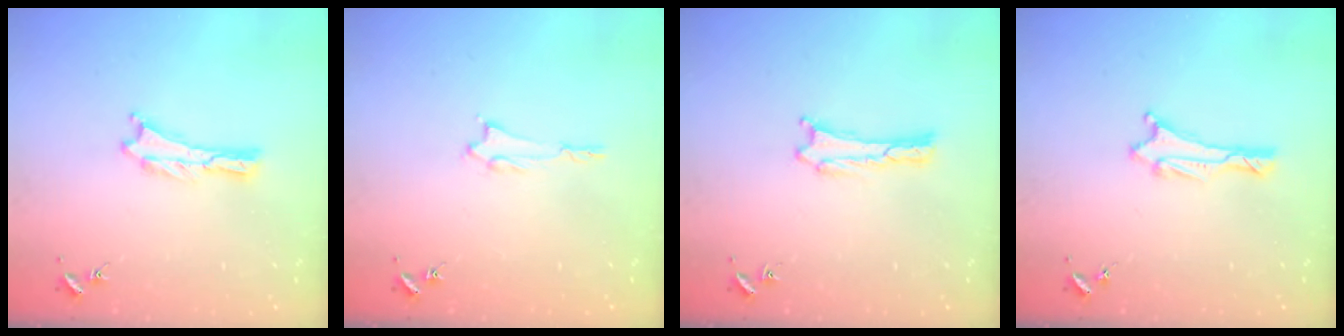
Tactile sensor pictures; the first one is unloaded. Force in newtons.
{"total": 1.2, "press": 1.2, "slide": 0.1}
{"total": 0.0}
{"total": 1.1, "press": 1.1, "slide": 0.1}